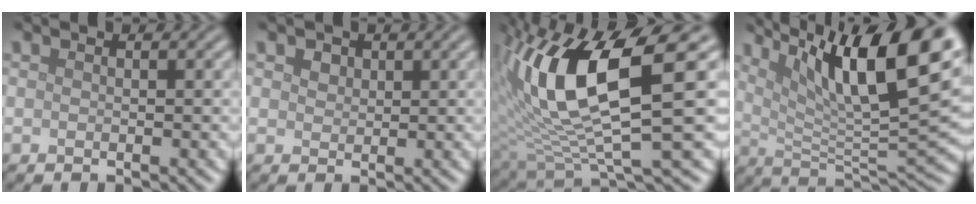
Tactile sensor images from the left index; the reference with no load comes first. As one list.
[{"total": 1.5, "force": [0.9, 1.1, 0.6], "torque": [-0.011, 0.002, 0.010]}, {"total": 12.7, "force": [2.7, 4.0, 11.8], "torque": [-0.237, -0.005, 0.054]}, {"total": 14.9, "force": [7.8, 4.2, 12.0], "torque": [-0.190, 0.001, 0.135]}]